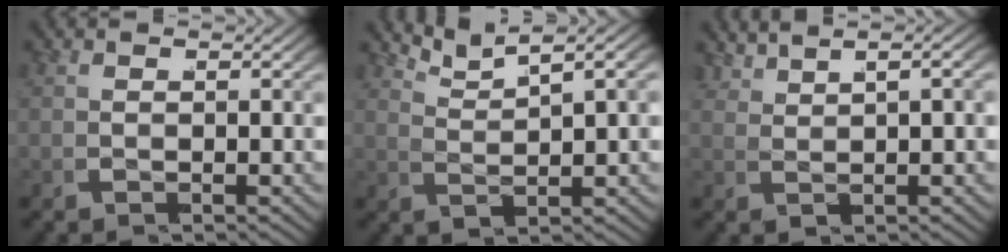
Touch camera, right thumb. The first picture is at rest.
{"total": 3.8, "force": [3.0, 0.7, 2.2], "torque": [-0.021, 0.014, 0.047]}
{"total": 3.1, "force": [2.2, 0.7, 2.1], "torque": [-0.017, 0.019, 0.031]}